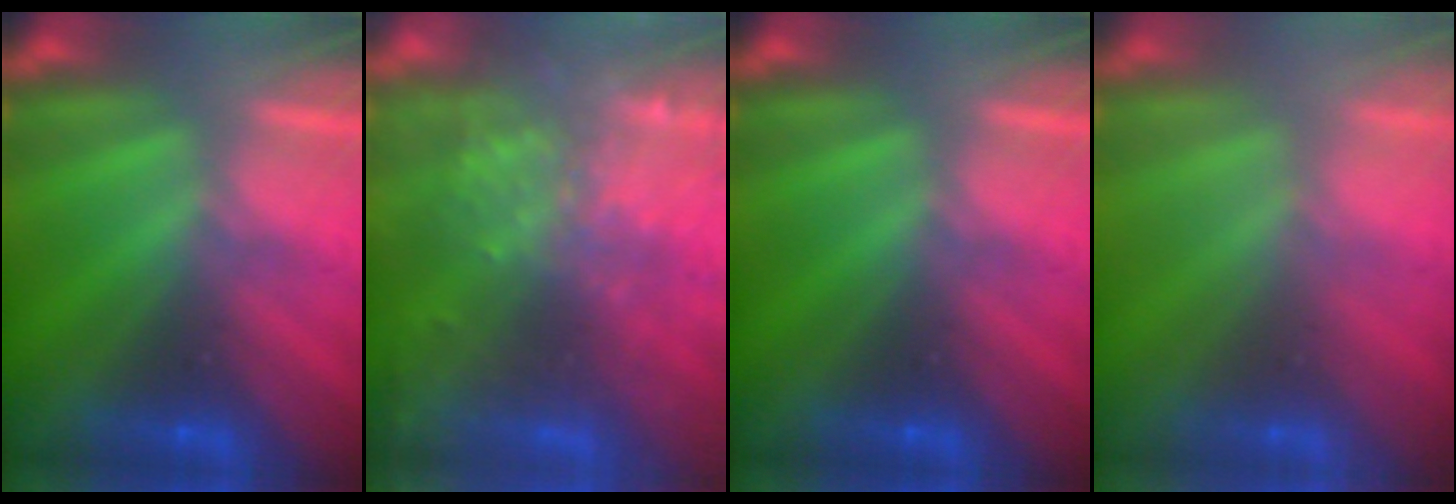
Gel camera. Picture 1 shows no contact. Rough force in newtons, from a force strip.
{"total": 9.1}
{"total": 0.0}
{"total": 2.9}